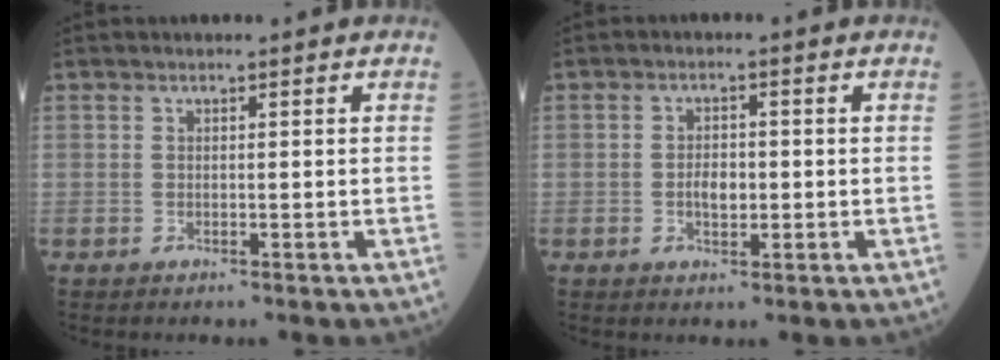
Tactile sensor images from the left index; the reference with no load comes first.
{"total": 2.9, "force": [-0.5, 1.5, 2.4], "torque": [-0.045, 0.002, -0.007]}